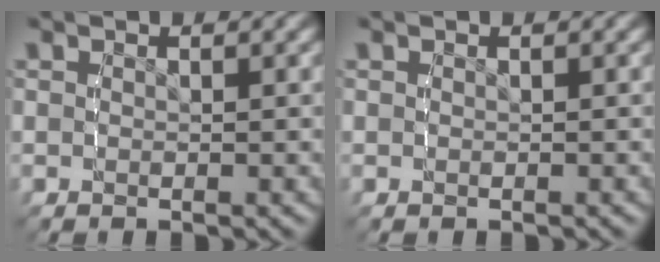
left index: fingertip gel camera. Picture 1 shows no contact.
{"total": 0.0}